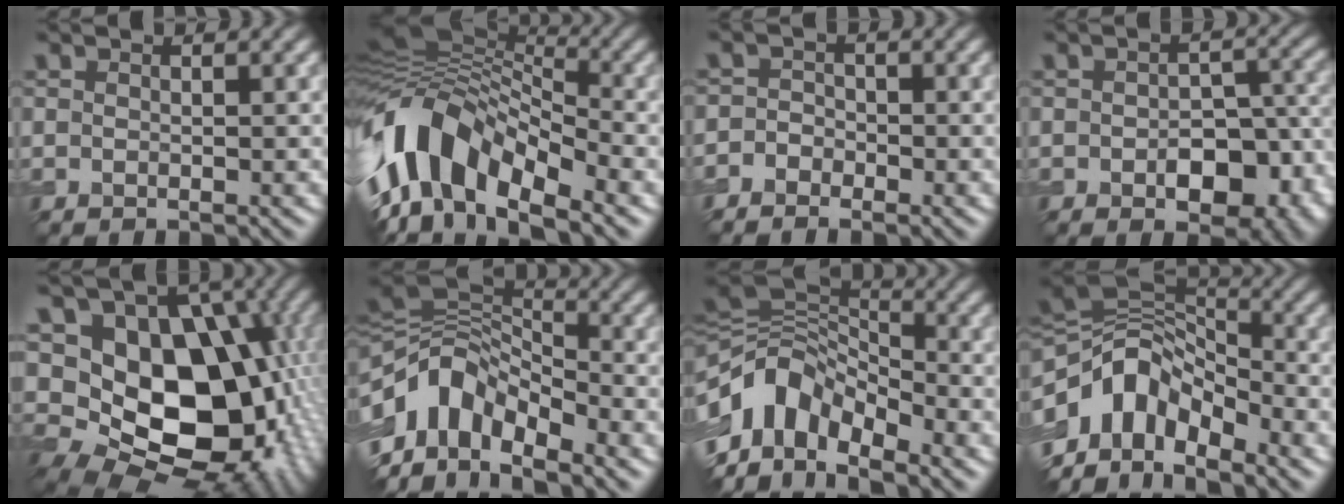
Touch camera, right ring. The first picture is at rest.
{"total": 13.0, "force": [-4.0, 7.4, 9.9], "torque": [-0.185, 0.015, -0.090]}
{"total": 1.7, "force": [-1.2, 1.2, 0.3], "torque": [0.014, 0.005, -0.030]}
{"total": 8.1, "force": [-2.7, 4.7, 6.1], "torque": [-0.078, -0.018, -0.030]}
{"total": 15.1, "force": [0.1, 10.8, 10.6], "torque": [-0.141, -0.012, -0.005]}
{"total": 9.5, "force": [-4.4, 5.8, 6.2], "torque": [-0.110, 0.010, -0.094]}
{"total": 9.7, "force": [-4.6, 5.9, 6.1], "torque": [-0.110, 0.007, -0.098]}
{"total": 8.8, "force": [-4.5, 5.2, 5.5], "torque": [-0.090, 0.012, -0.094]}